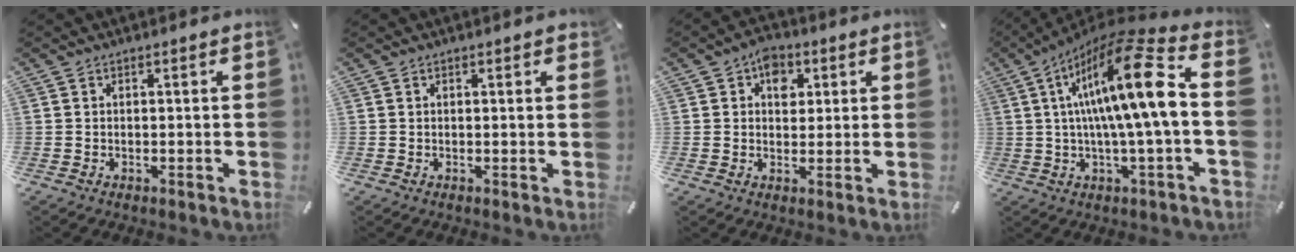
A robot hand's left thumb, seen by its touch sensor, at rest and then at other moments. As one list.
[{"total": 0.7, "force": [0.4, 0.3, 0.5], "torque": [-0.002, -0.002, 0.005]}, {"total": 5.7, "force": [2.0, 4.4, 3.1], "torque": [-0.020, -0.007, 0.027]}, {"total": 20.5, "force": [3.5, 2.7, 20.0], "torque": [-0.363, -0.025, 0.032]}]